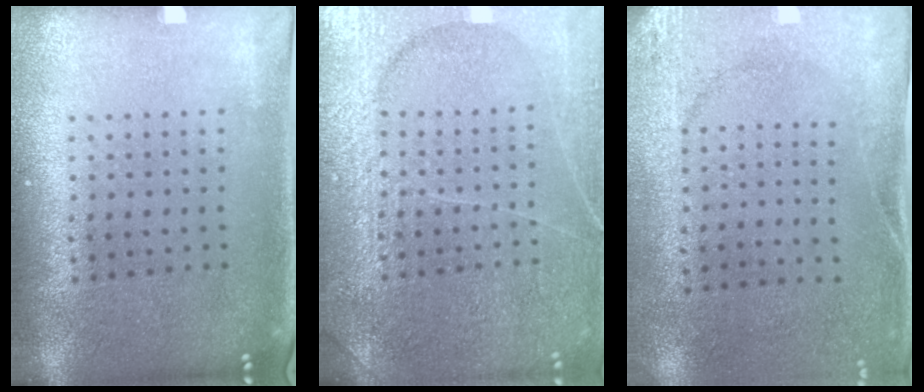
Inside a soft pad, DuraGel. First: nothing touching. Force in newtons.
{"total": 6.1, "press": 6.0, "slide": 0.9}
{"total": 2.7, "press": 2.1, "slide": 1.7}